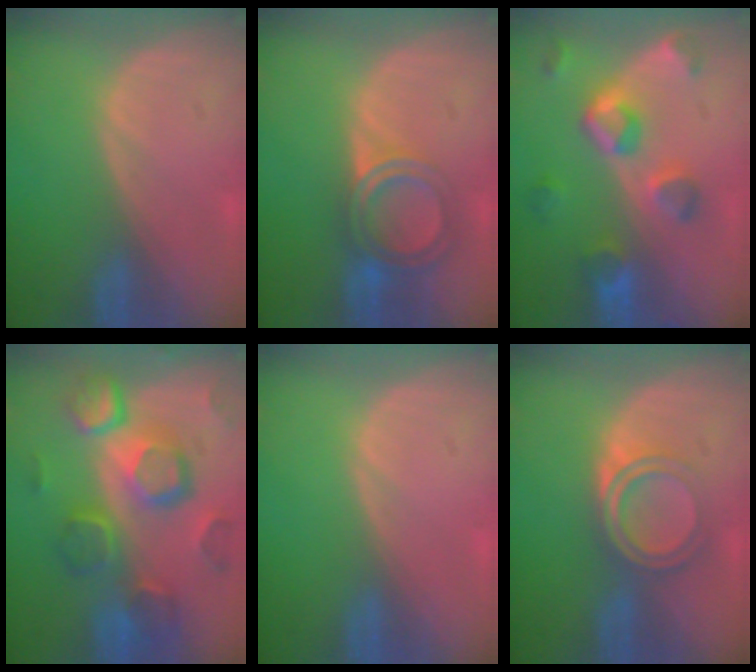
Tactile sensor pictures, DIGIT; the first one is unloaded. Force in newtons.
{"total": 6.1, "press": 5.2, "slide": 3.2}
{"total": 7.3, "press": 7.1, "slide": 1.7}
{"total": 12.3, "press": 10.6, "slide": 6.2}
{"total": 0.0}
{"total": 5.2, "press": 4.8, "slide": 1.9}